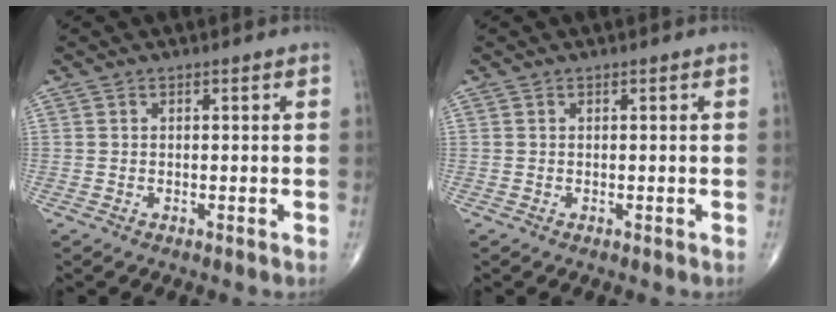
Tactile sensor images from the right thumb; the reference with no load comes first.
{"total": 0.0}